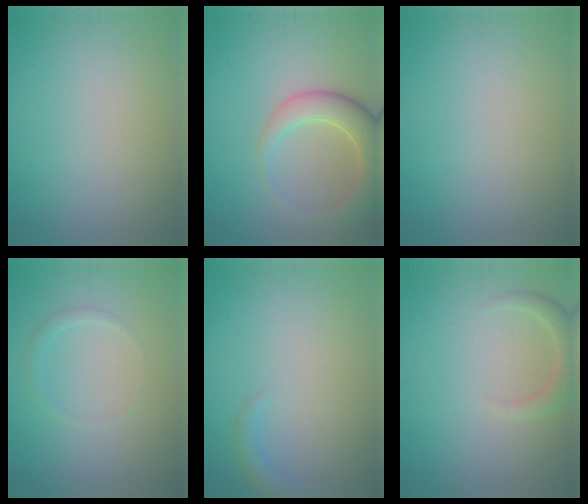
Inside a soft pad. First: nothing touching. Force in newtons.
{"total": 5.4, "press": 5.3, "slide": 0.8}
{"total": 0.0}
{"total": 0.8, "press": 0.8, "slide": 0.1}
{"total": 1.3, "press": 1.3, "slide": 0.2}
{"total": 2.0, "press": 2.0, "slide": 0.3}